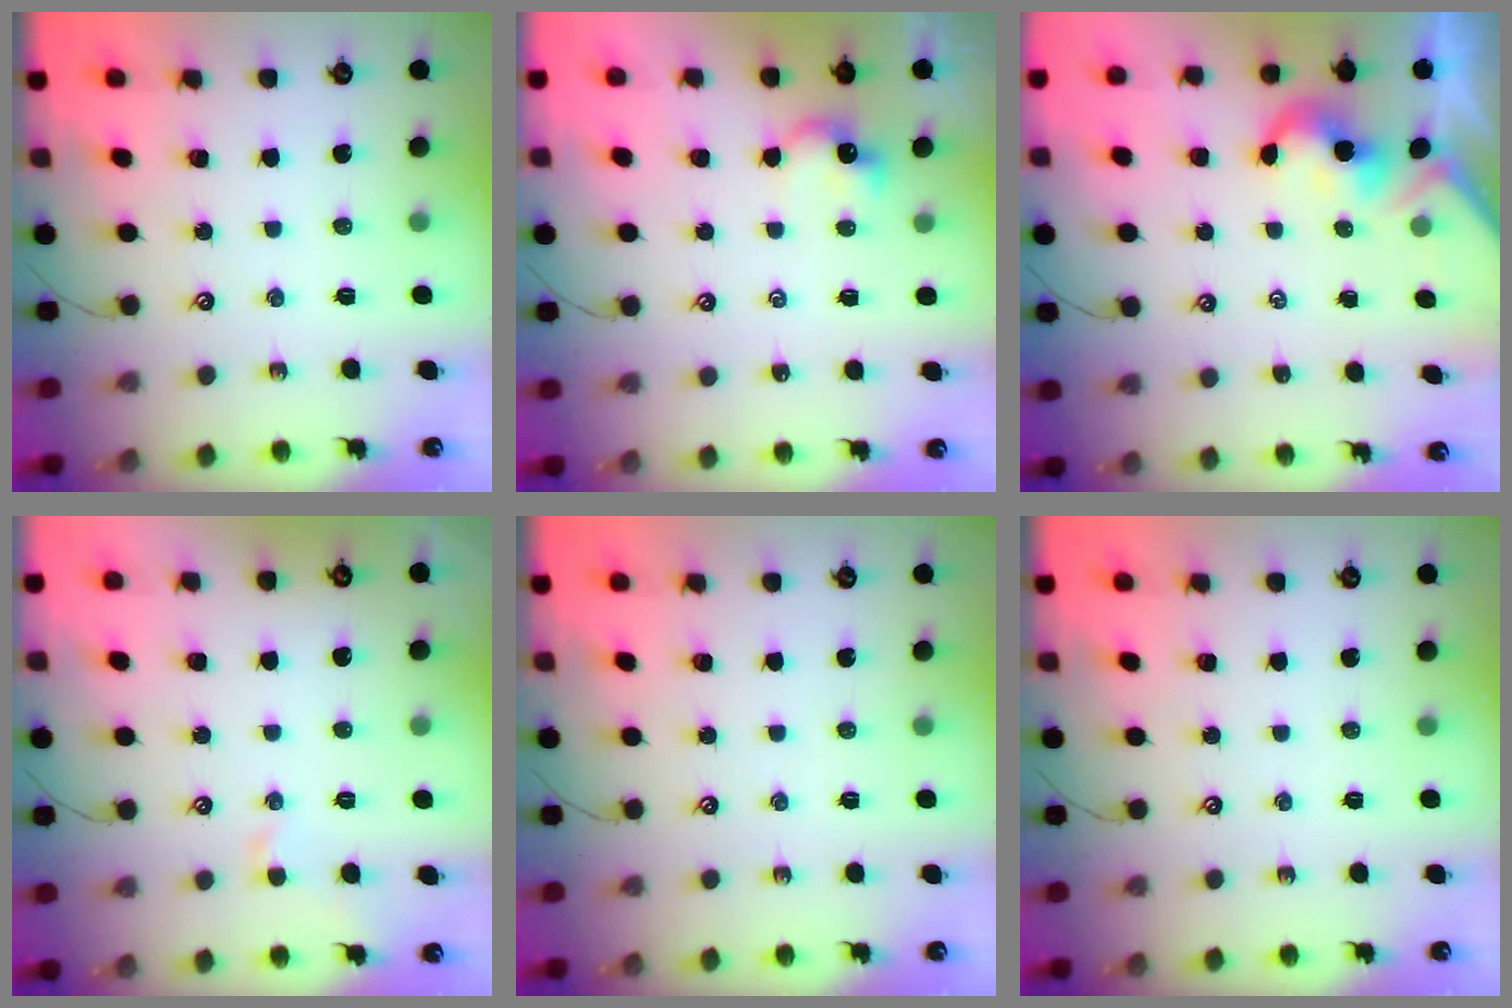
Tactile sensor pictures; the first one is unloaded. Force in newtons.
{"total": 1.7, "press": 1.7, "slide": 0.4}
{"total": 1.9, "press": 1.8, "slide": 0.6}
{"total": 1.3, "press": 1.3, "slide": 0.4}
{"total": 0.0}
{"total": 0.0}